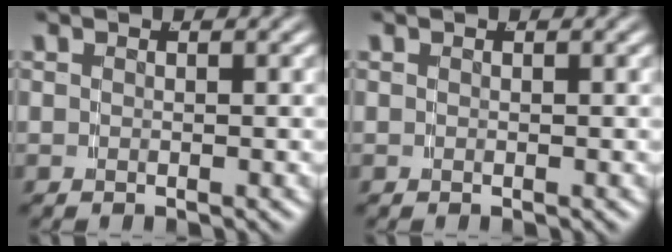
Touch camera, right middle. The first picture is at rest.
{"total": 0.0}